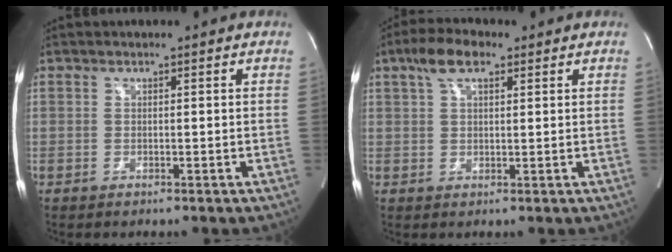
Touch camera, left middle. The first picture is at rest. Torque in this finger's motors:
{"motor_torque": [0.86, -0.40, 0.05, 0.08]}